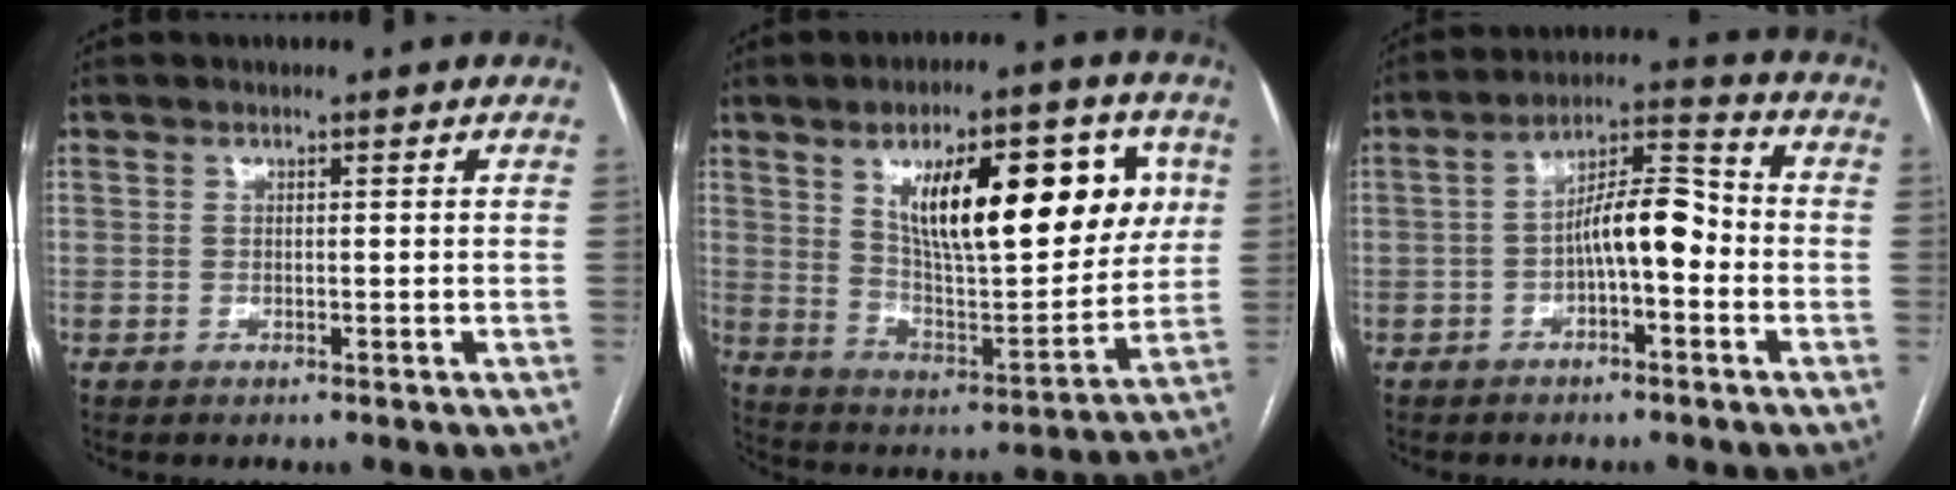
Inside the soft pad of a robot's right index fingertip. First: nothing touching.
{"total": 21.3, "force": [7.1, 7.0, 18.8], "torque": [-0.286, 0.016, 0.118]}
{"total": 8.6, "force": [-1.8, 2.6, 8.0], "torque": [-0.134, 0.033, -0.032]}